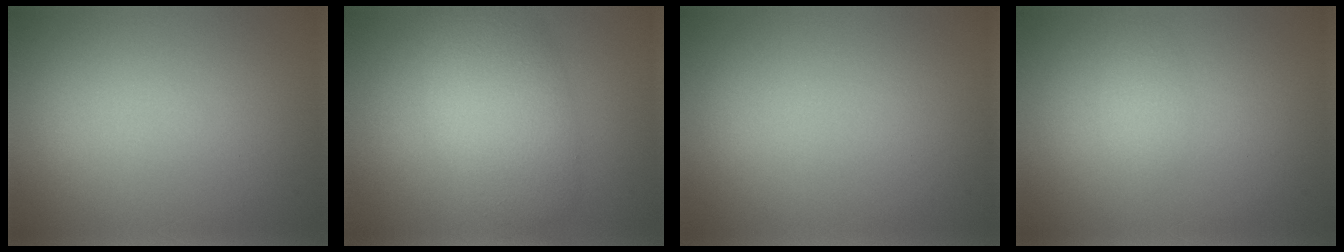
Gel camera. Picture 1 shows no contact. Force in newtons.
{"total": 6.0, "press": 6.0, "slide": 0.3}
{"total": 0.0}
{"total": 1.2, "press": 1.2, "slide": 0.1}